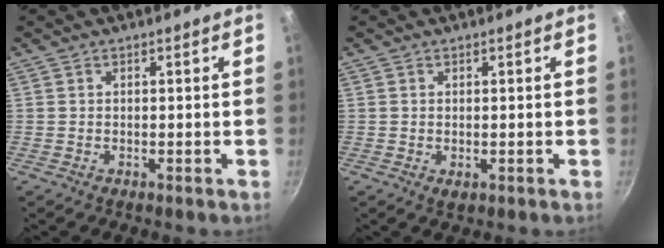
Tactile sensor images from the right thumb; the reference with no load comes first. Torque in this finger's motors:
{"motor_torque": [-0.30, 0.19, -0.16, 0.01, -0.02]}